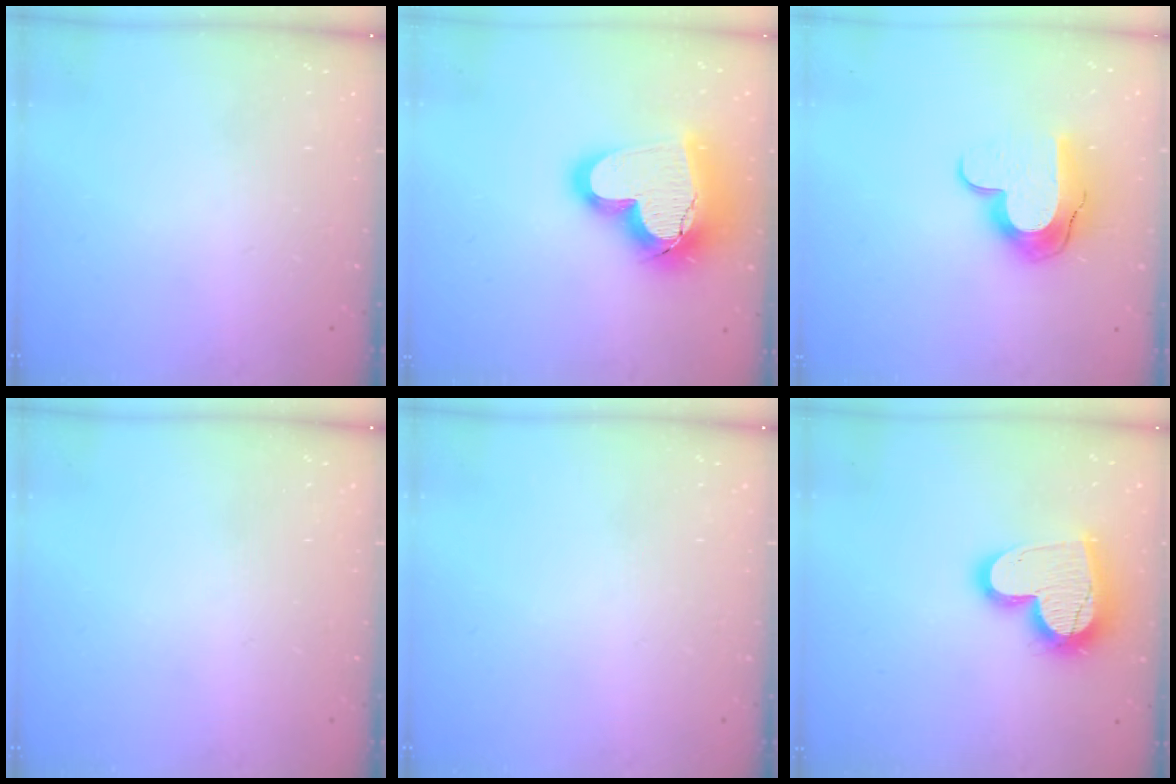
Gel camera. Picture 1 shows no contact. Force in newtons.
{"total": 21.8, "press": 21.7, "slide": 1.8}
{"total": 12.5, "press": 12.5, "slide": 0.7}
{"total": 0.0}
{"total": 0.0}
{"total": 17.4, "press": 17.3, "slide": 1.3}